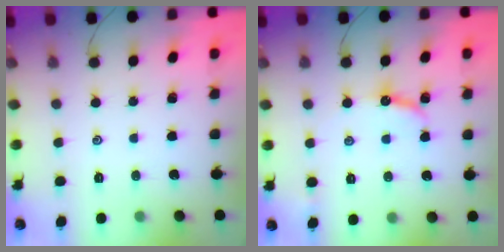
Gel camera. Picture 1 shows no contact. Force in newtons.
{"total": 8.0, "press": 8.0, "slide": 0.2}